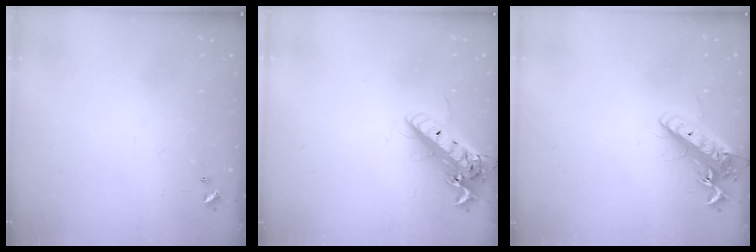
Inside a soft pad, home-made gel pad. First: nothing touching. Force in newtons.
{"total": 17.4, "press": 16.9, "slide": 4.1}
{"total": 14.0, "press": 13.7, "slide": 2.6}